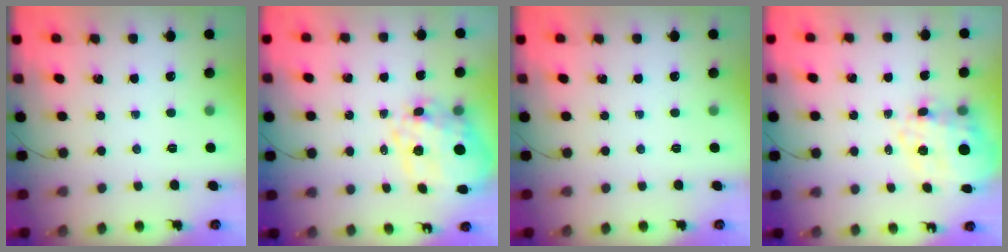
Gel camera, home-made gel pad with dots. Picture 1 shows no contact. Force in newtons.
{"total": 14.6, "press": 14.3, "slide": 3.0}
{"total": 0.0}
{"total": 12.4, "press": 12.2, "slide": 2.6}